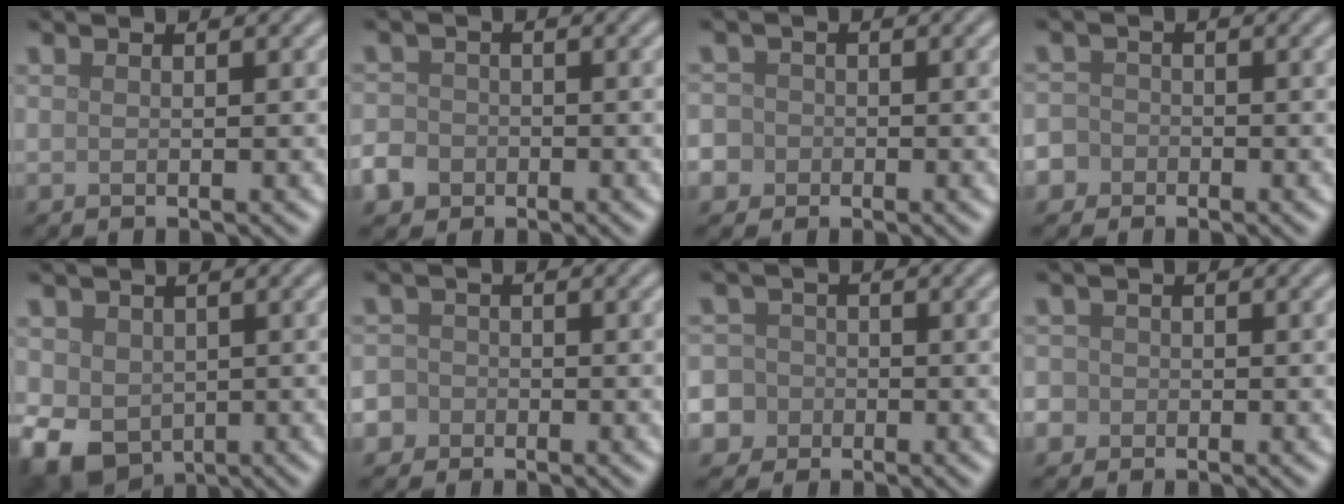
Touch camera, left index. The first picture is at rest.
{"total": 3.9, "force": [-2.0, 3.1, 1.1], "torque": [-0.011, -0.009, -0.045]}
{"total": 5.2, "force": [-1.9, 4.7, 1.2], "torque": [-0.026, 0.001, -0.062]}
{"total": 3.9, "force": [-2.0, 3.2, 0.6], "torque": [0.003, 0.001, -0.053]}
{"total": 6.4, "force": [-1.5, 4.9, 3.8], "torque": [-0.088, -0.021, -0.019]}
{"total": 4.2, "force": [-2.1, 3.5, 0.7], "torque": [0.000, 0.000, -0.056]}
{"total": 8.1, "force": [-3.4, 7.1, 1.6], "torque": [-0.048, -0.012, -0.092]}
{"total": 3.1, "force": [-1.2, 2.8, 0.7], "torque": [0.000, 0.005, -0.040]}